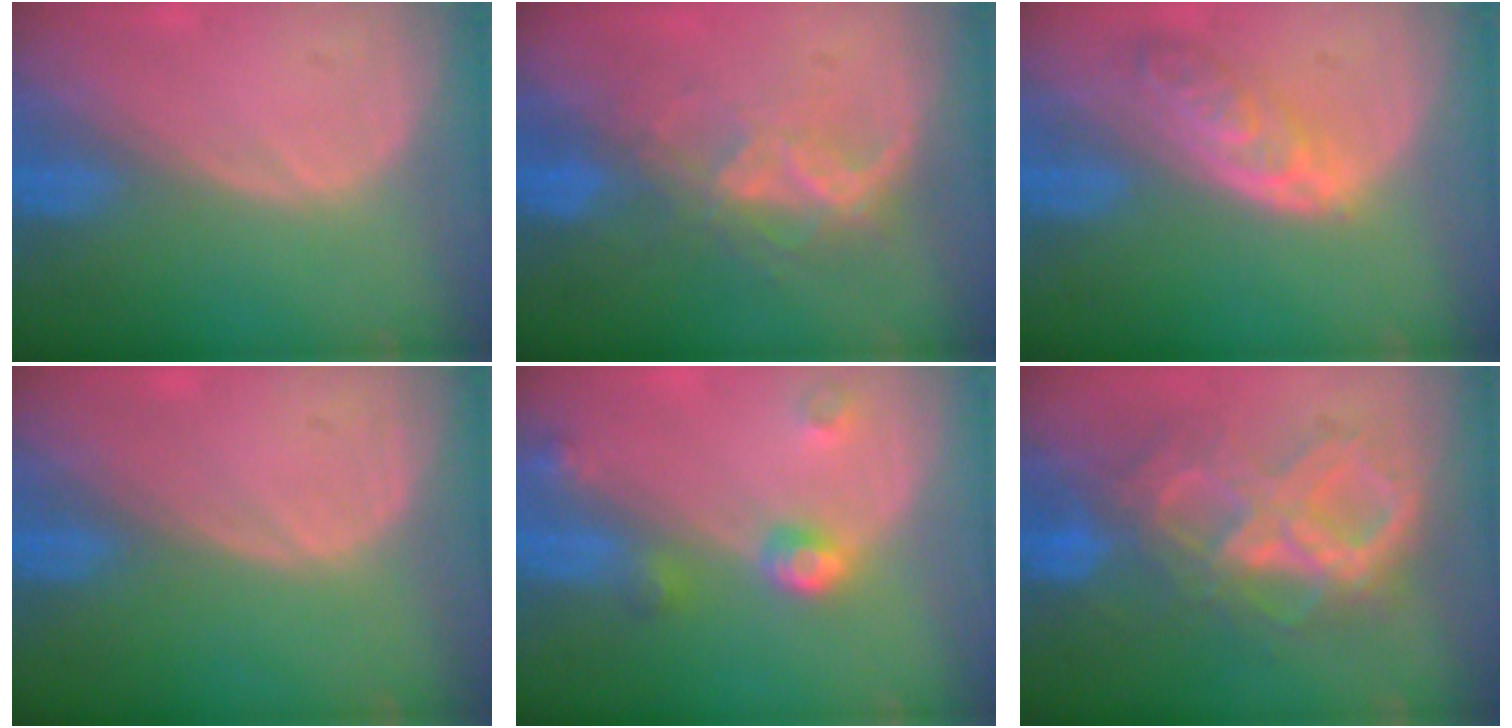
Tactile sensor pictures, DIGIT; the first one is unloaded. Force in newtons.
{"total": 6.7, "press": 6.0, "slide": 2.9}
{"total": 5.4, "press": 5.2, "slide": 1.5}
{"total": 0.0}
{"total": 4.5, "press": 4.0, "slide": 2.0}
{"total": 10.6, "press": 10.6, "slide": 1.2}